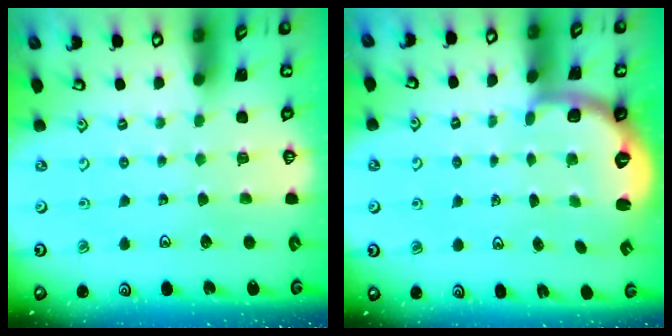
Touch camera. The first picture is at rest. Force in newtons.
{"total": 2.5, "press": 1.9, "slide": 1.6}